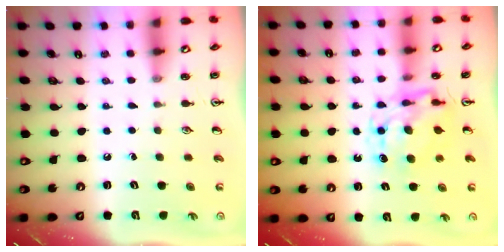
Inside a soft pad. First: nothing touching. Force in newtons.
{"total": 8.9, "press": 8.9, "slide": 0.7}